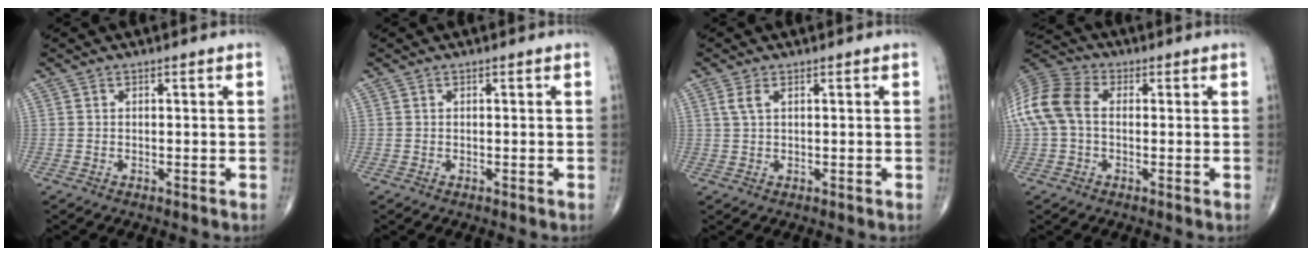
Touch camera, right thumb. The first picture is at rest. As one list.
[{"total": 0.0}, {"total": 2.1, "force": [0.9, 0.8, 1.7], "torque": [-0.044, 0.008, 0.025]}, {"total": 12.0, "force": [0.6, 8.2, 8.7], "torque": [-0.196, 0.031, 0.005]}]